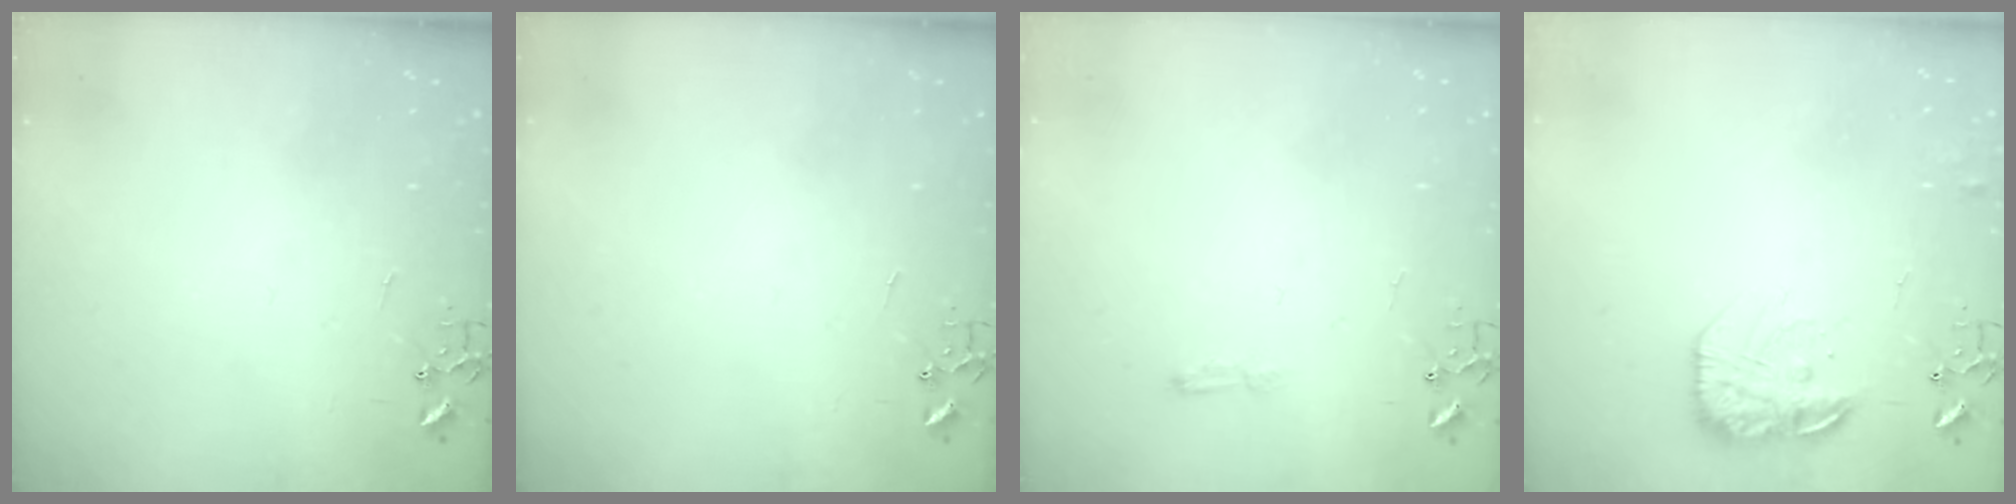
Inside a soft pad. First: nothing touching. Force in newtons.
{"total": 0.0}
{"total": 3.8, "press": 3.8, "slide": 0.5}
{"total": 15.5, "press": 15.5, "slide": 1.0}